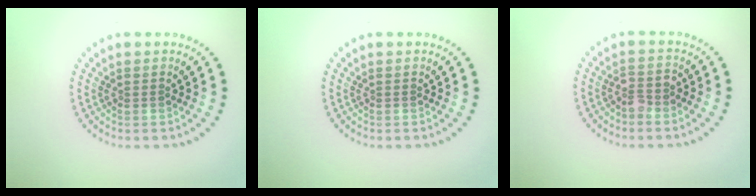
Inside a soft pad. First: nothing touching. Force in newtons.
{"total": 0.0}
{"total": 1.5, "press": 1.3, "slide": 0.8}